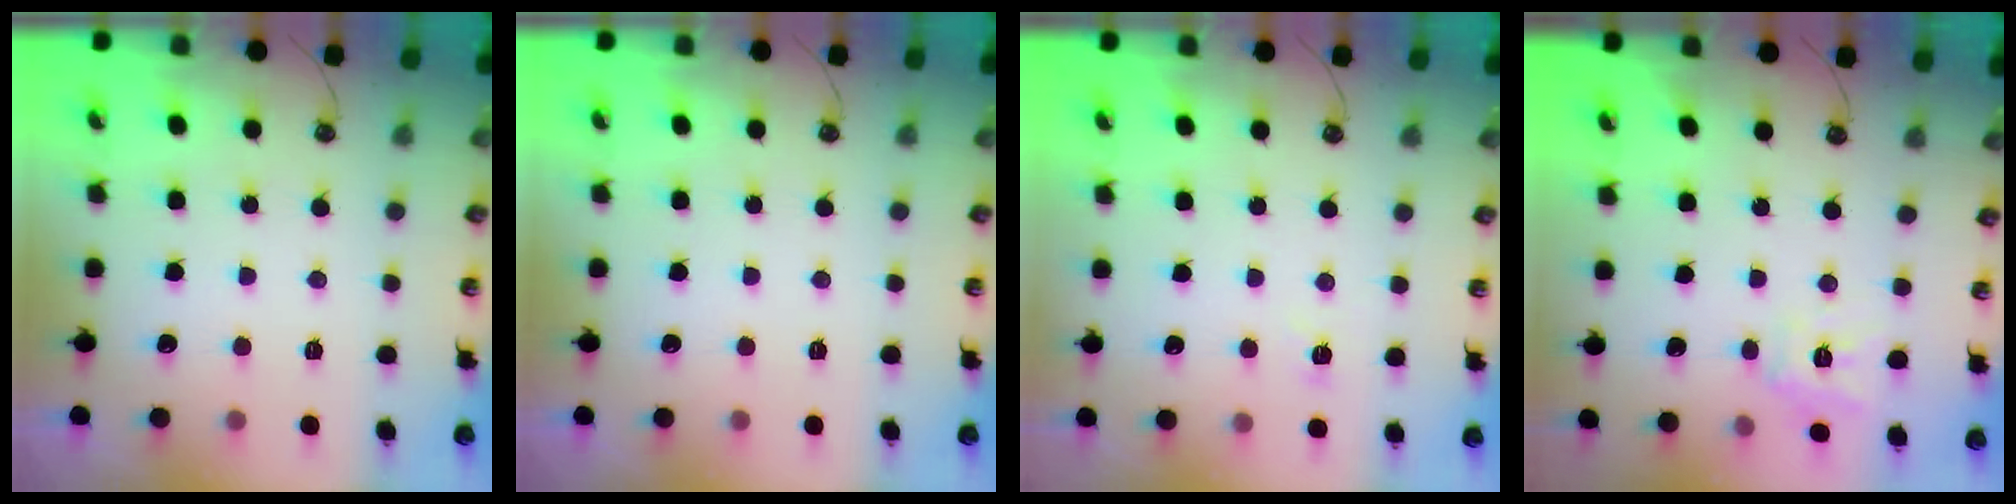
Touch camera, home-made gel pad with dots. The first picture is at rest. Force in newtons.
{"total": 0.0}
{"total": 2.9, "press": 2.8, "slide": 0.5}
{"total": 10.1, "press": 10.0, "slide": 0.9}